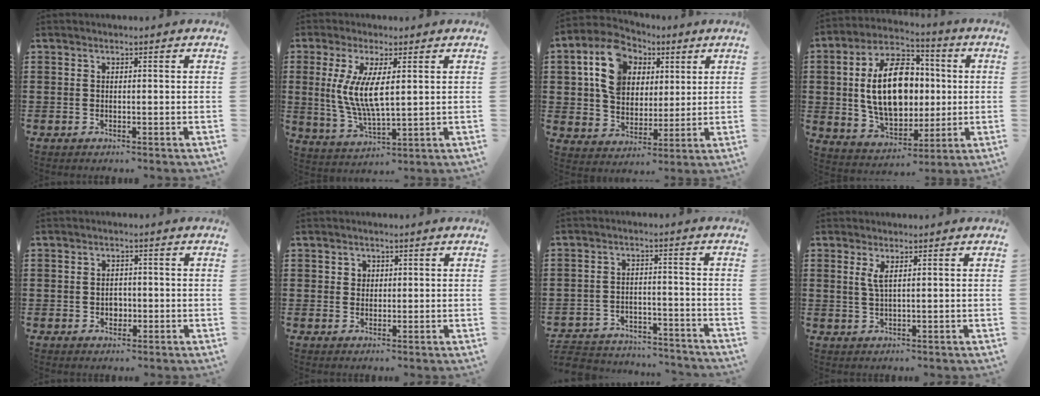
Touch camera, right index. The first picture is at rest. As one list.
[{"total": 7.8, "force": [1.1, 2.6, 7.3], "torque": [-0.157, -0.002, 0.016]}, {"total": 11.0, "force": [3.8, 8.6, 5.9], "torque": [-0.126, 0.019, 0.068]}, {"total": 15.4, "force": [0.8, 9.4, 12.2], "torque": [-0.230, 0.007, 0.011]}, {"total": 1.9, "force": [-0.3, 1.5, 1.2], "torque": [-0.017, -0.001, -0.008]}, {"total": 1.5, "force": [0.5, 1.4, 0.2], "torque": [-0.010, 0.007, 0.009]}, {"total": 4.1, "force": [-4.0, 0.9, 0.2], "torque": [-0.016, 0.005, -0.086]}, {"total": 2.0, "force": [0.8, 0.3, 1.8], "torque": [-0.040, 0.000, 0.014]}]